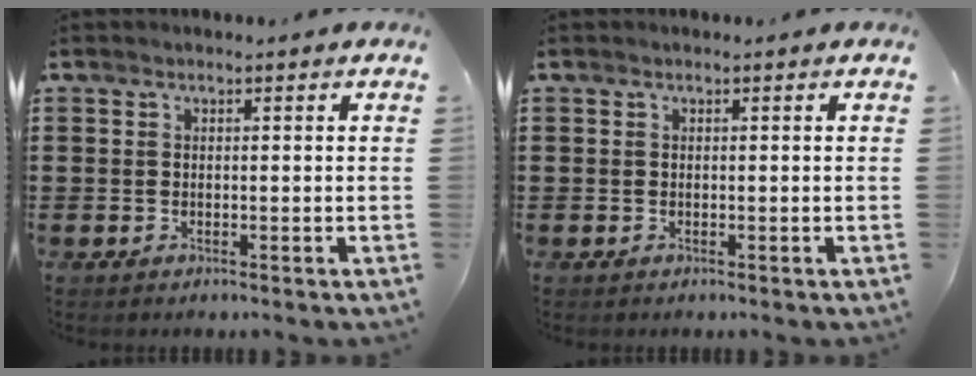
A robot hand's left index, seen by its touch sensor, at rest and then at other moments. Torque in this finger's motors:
{"motor_torque": [0.00, 0.00, 0.00, 0.00]}